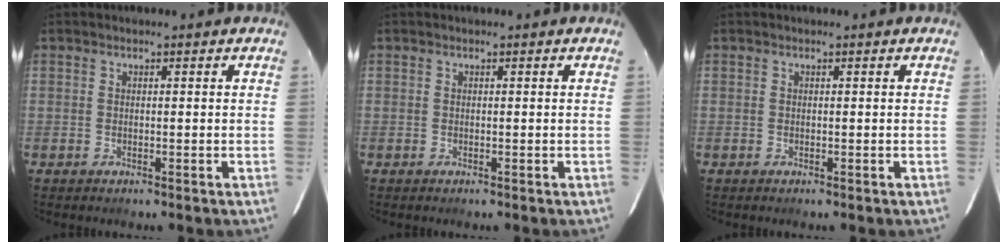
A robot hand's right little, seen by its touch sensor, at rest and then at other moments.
{"total": 0.0}
{"total": 0.0}